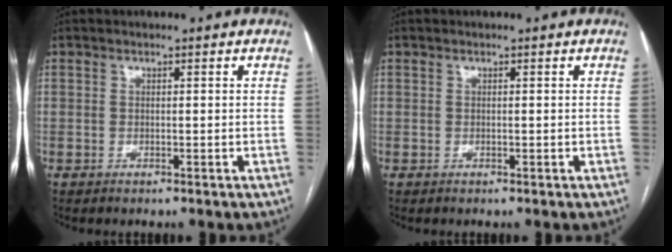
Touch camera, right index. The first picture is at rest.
{"total": 0.0}